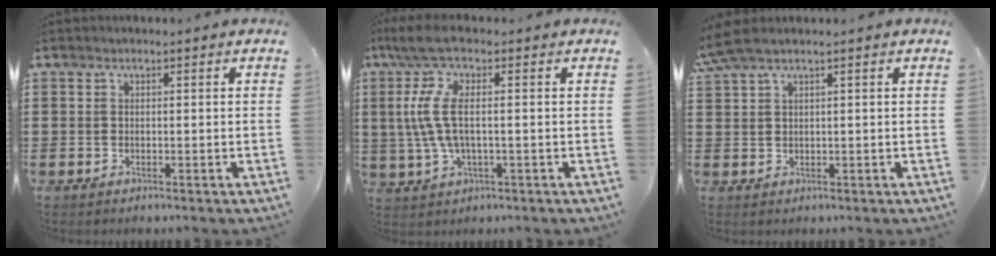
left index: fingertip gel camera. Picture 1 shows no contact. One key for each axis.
{"total": 8.5, "fx": 0.1, "fy": 1.6, "fz": 8.3, "tx": -0.204, "ty": -0.021, "tz": -0.010}
{"total": 3.1, "fx": 1.9, "fy": 0.4, "fz": 2.4, "tx": -0.058, "ty": -0.001, "tz": 0.031}